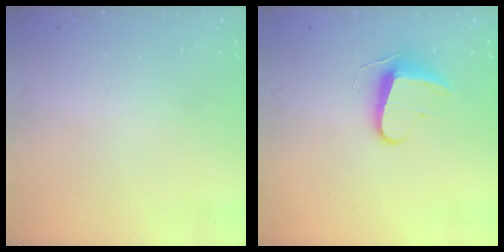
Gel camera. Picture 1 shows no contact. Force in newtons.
{"total": 8.7, "press": 8.6, "slide": 0.5}